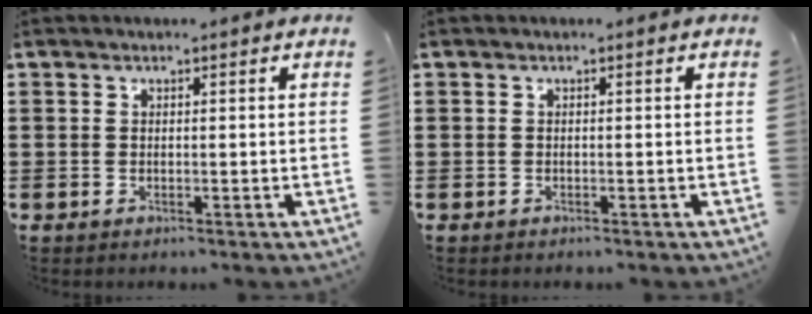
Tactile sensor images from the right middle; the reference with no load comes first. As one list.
[{"total": 0.0}]